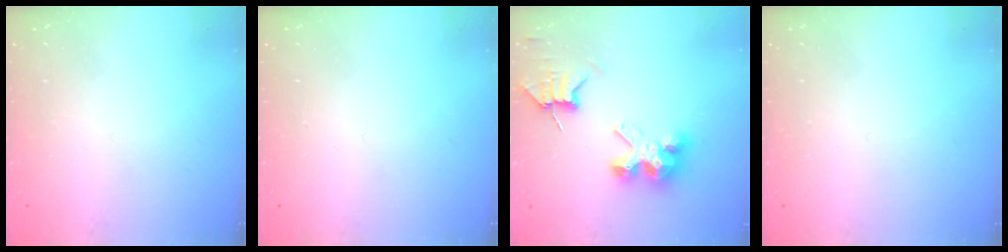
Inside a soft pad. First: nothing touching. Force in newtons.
{"total": 0.0}
{"total": 7.3, "press": 7.3, "slide": 0.6}
{"total": 0.0}